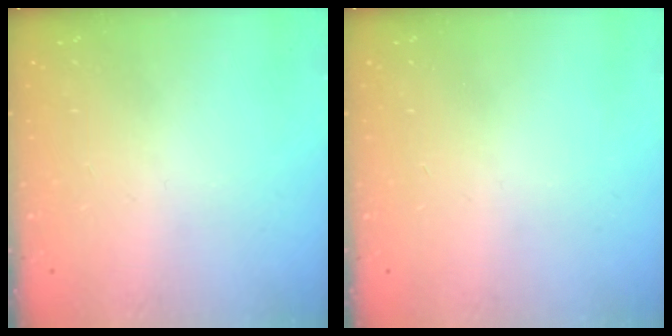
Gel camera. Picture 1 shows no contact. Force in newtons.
{"total": 0.0}